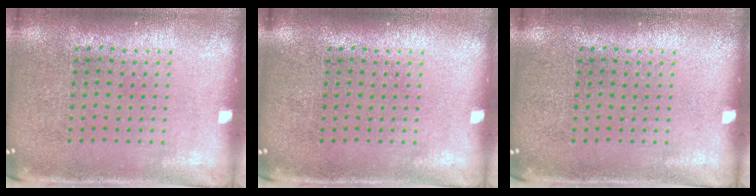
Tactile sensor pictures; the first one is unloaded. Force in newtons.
{"total": 0.0}
{"total": 0.0}